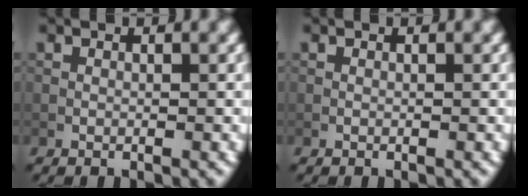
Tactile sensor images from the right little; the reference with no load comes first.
{"total": 0.0}